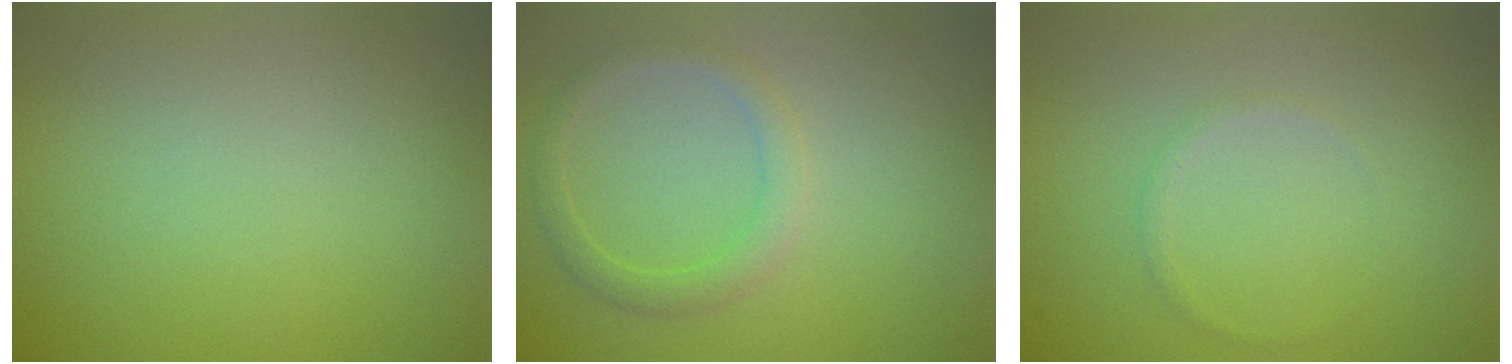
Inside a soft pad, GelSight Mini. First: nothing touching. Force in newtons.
{"total": 2.1, "press": 2.0, "slide": 0.3}
{"total": 0.6, "press": 0.6, "slide": 0.1}